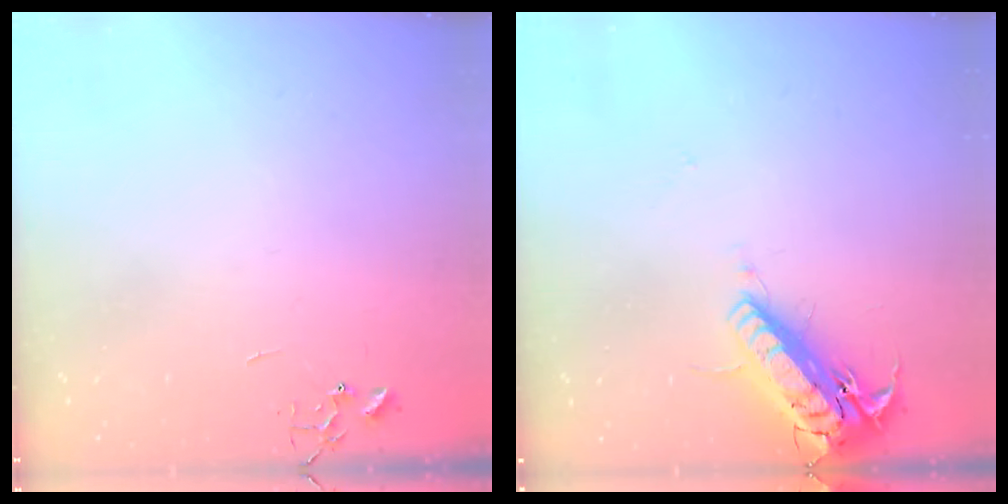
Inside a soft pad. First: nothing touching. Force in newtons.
{"total": 17.6, "press": 17.3, "slide": 3.4}